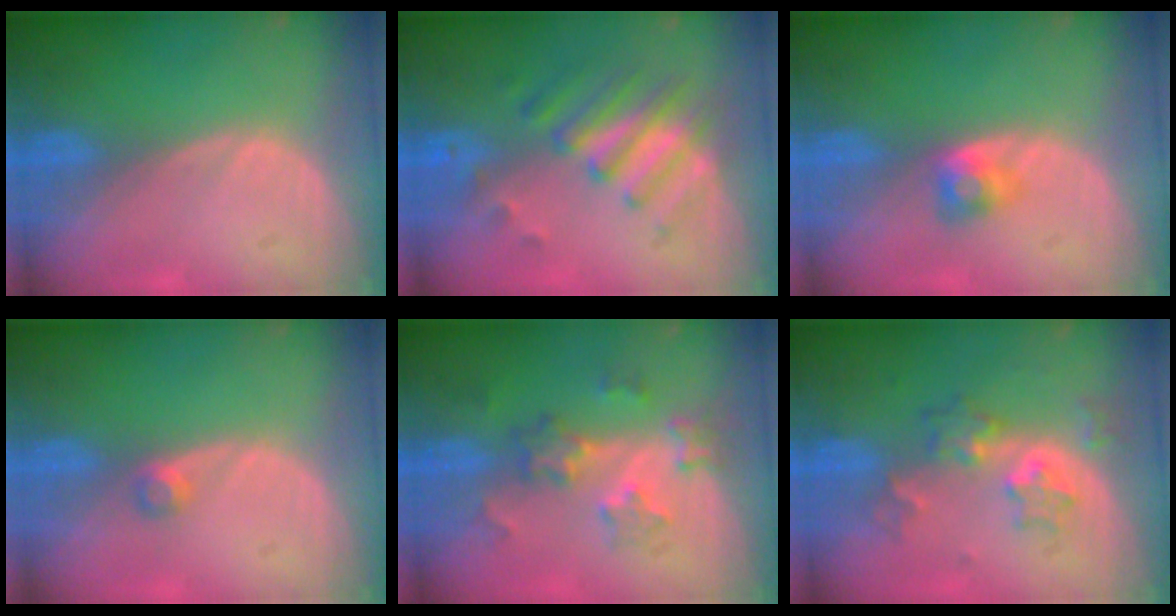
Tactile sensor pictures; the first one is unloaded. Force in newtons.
{"total": 7.9, "press": 7.0, "slide": 3.8}
{"total": 2.7, "press": 2.4, "slide": 1.1}
{"total": 1.6, "press": 1.4, "slide": 0.9}
{"total": 6.5, "press": 5.9, "slide": 2.7}
{"total": 6.4, "press": 5.5, "slide": 3.2}